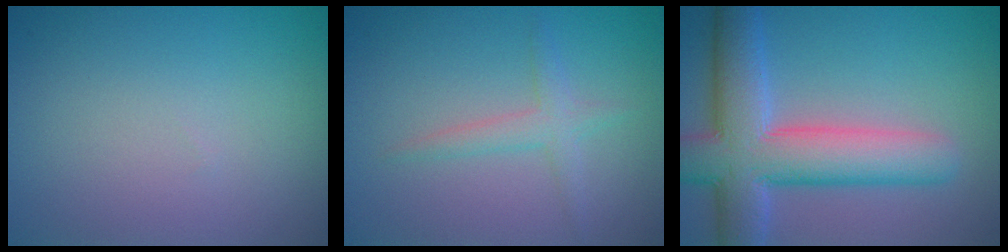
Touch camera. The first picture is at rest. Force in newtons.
{"total": 2.0, "press": 2.0, "slide": 0.1}
{"total": 9.0, "press": 9.0, "slide": 0.8}